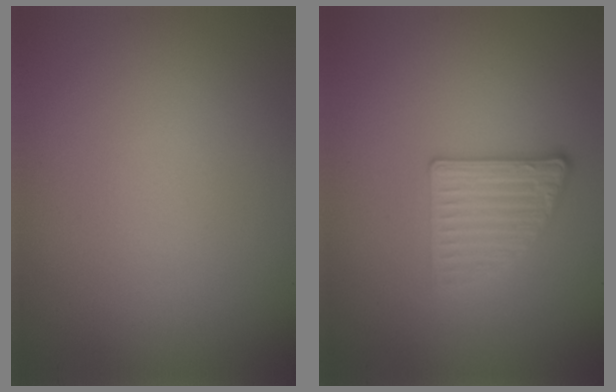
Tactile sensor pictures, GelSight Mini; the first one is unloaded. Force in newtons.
{"total": 2.7, "press": 2.6, "slide": 0.8}